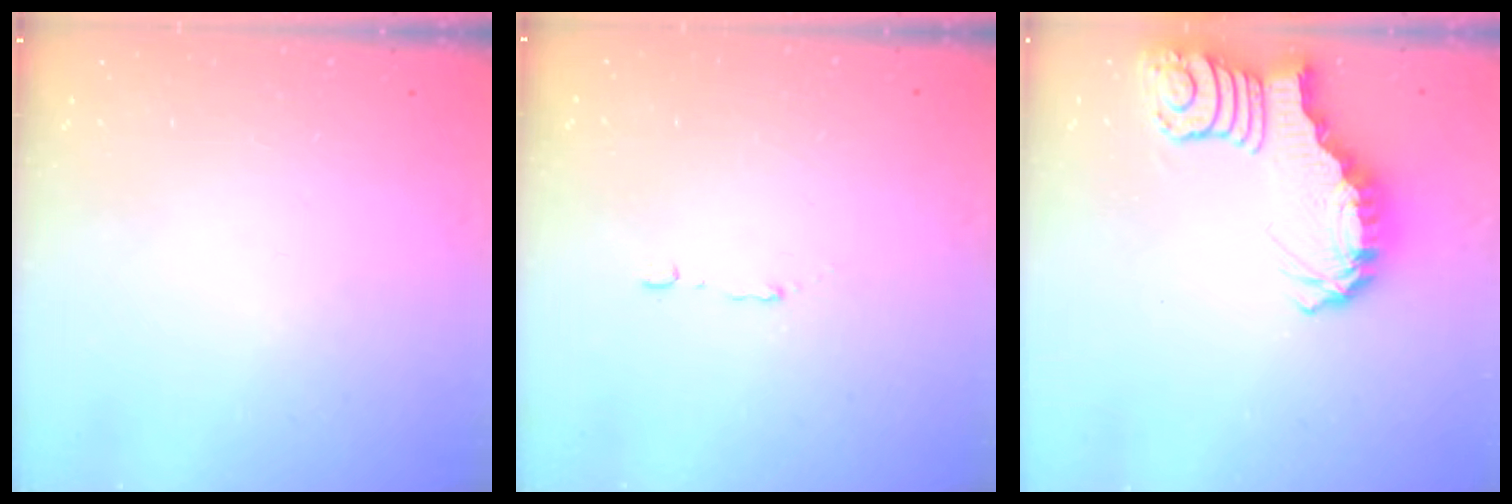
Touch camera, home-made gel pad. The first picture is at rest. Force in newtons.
{"total": 2.9, "press": 2.9, "slide": 0.6}
{"total": 3.4, "press": 3.3, "slide": 0.7}